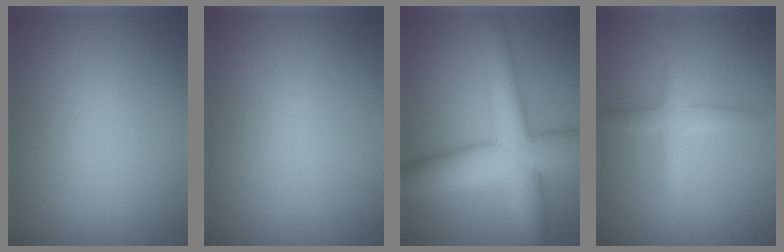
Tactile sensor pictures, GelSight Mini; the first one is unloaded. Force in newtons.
{"total": 0.0}
{"total": 9.3, "press": 9.3, "slide": 0.1}
{"total": 2.9, "press": 2.9, "slide": 0.1}